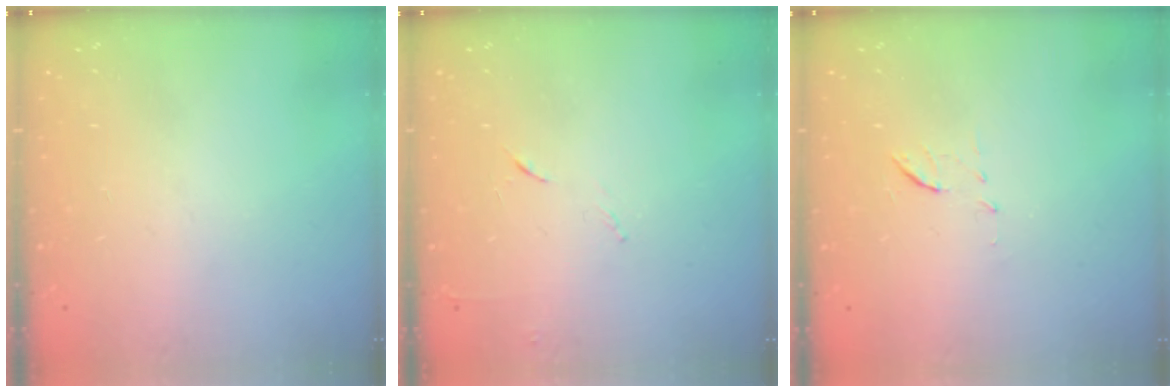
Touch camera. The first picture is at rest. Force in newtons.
{"total": 4.8, "press": 4.7, "slide": 0.8}
{"total": 6.2, "press": 6.0, "slide": 1.8}